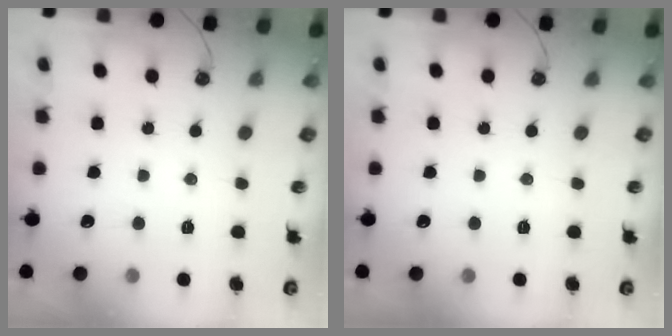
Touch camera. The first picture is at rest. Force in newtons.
{"total": 0.0}